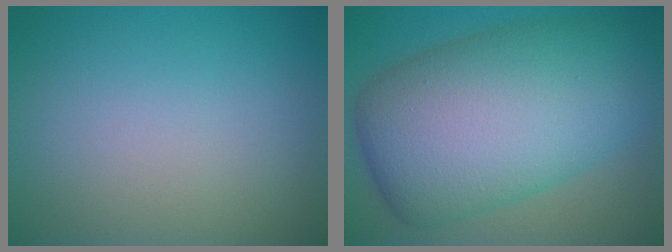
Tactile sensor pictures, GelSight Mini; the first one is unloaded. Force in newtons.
{"total": 13.7, "press": 13.7, "slide": 0.3}